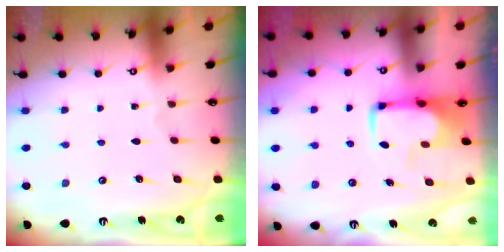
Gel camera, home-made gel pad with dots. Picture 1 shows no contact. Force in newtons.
{"total": 1.0, "press": 0.8, "slide": 0.6}